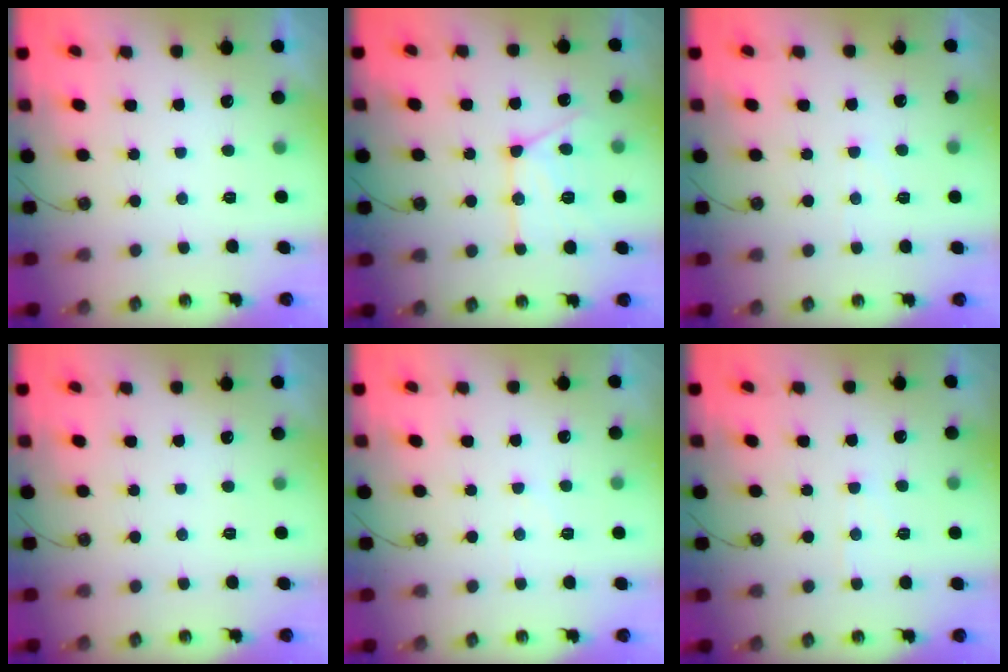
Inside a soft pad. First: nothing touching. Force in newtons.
{"total": 14.6, "press": 14.5, "slide": 1.4}
{"total": 2.8, "press": 2.7, "slide": 0.4}
{"total": 0.0}
{"total": 4.5, "press": 4.4, "slide": 0.8}
{"total": 3.9, "press": 3.9, "slide": 0.6}